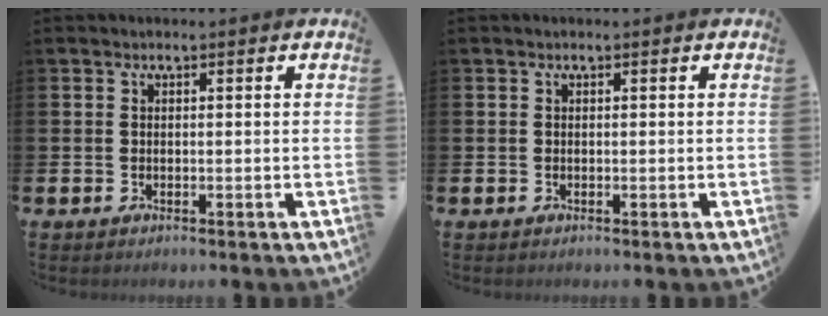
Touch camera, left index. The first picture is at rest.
{"total": 0.0}